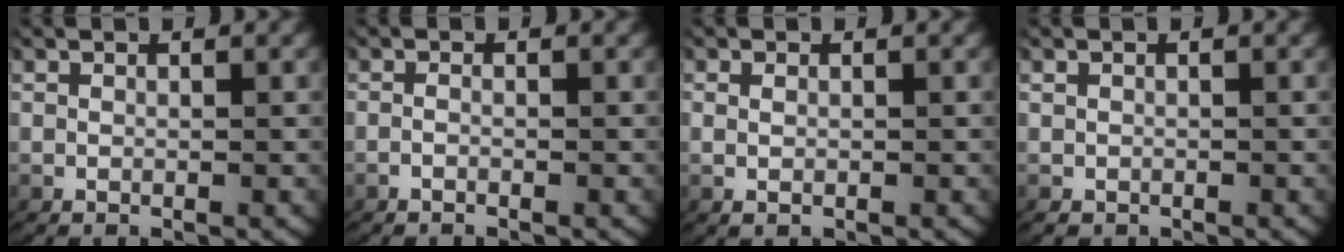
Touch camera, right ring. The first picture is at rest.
{"total": 0.9, "force": [-0.7, 0.2, 0.5], "torque": [-0.014, -0.003, -0.013]}
{"total": 1.0, "force": [0.1, 0.7, 0.8], "torque": [-0.020, 0.000, 0.004]}
{"total": 1.1, "force": [-0.5, 1.0, 0.0], "torque": [-0.007, -0.007, -0.002]}